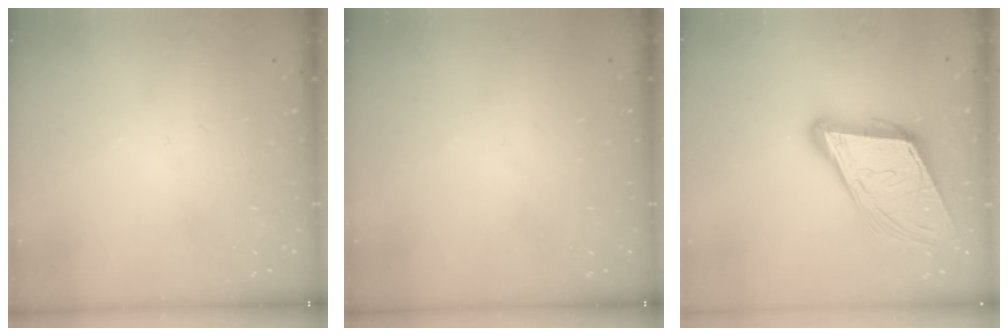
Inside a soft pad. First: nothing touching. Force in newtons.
{"total": 0.0}
{"total": 14.7, "press": 14.2, "slide": 3.9}